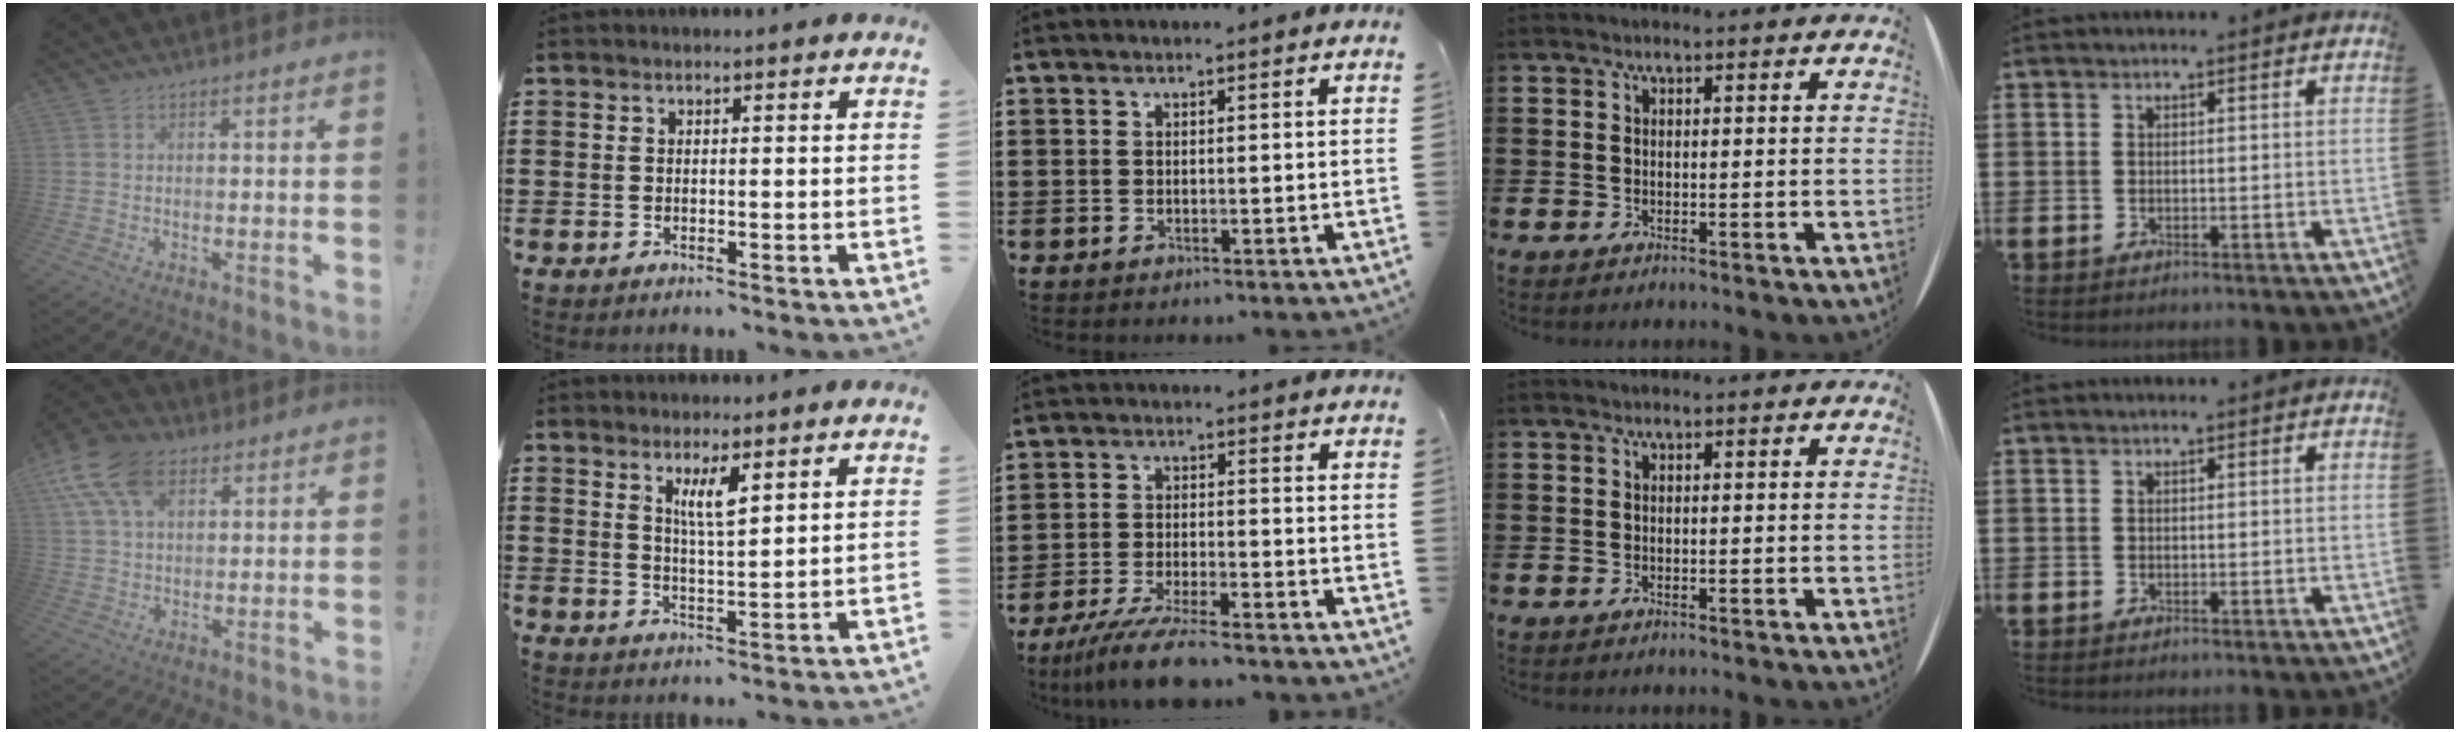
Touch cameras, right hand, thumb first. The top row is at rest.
{"thumb": {"total": 14.1, "force": [6.6, 8.9, 8.8], "torque": [-0.166, -0.017, 0.125]}, "index": {"total": 4.2, "force": [2.3, 1.0, 3.4], "torque": [-0.065, 0.002, 0.037]}, "middle": {"total": 6.7, "force": [-5.8, 0.2, 3.4], "torque": [-0.077, -0.015, -0.112]}}